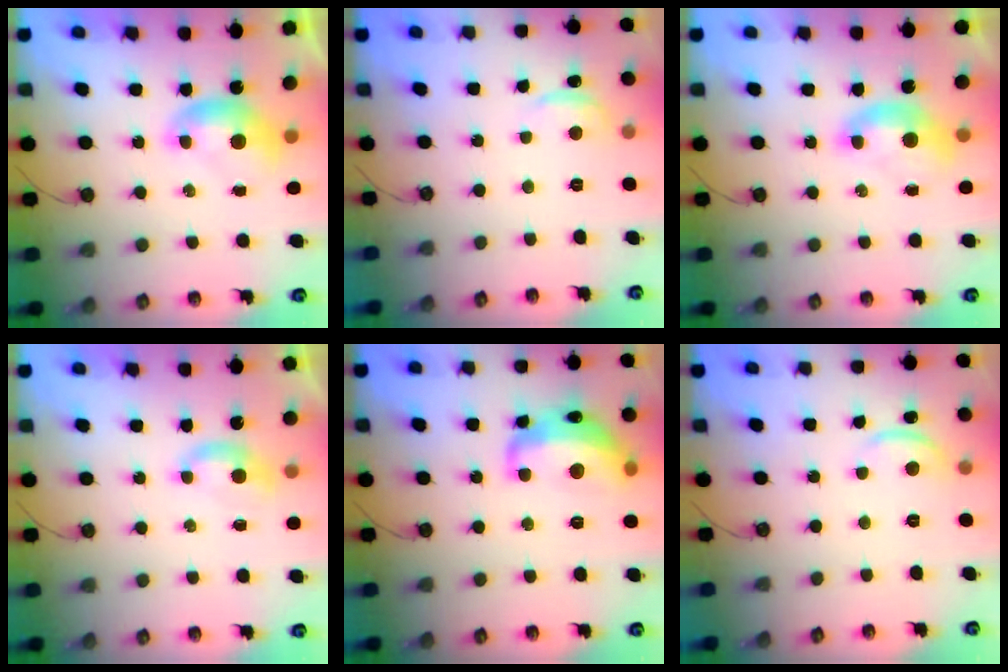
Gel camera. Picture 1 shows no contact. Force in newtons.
{"total": 0.0}
{"total": 1.5, "press": 1.4, "slide": 0.6}
{"total": 1.6, "press": 1.5, "slide": 0.5}
{"total": 9.6, "press": 9.6, "slide": 0.8}
{"total": 2.0, "press": 2.0, "slide": 0.2}